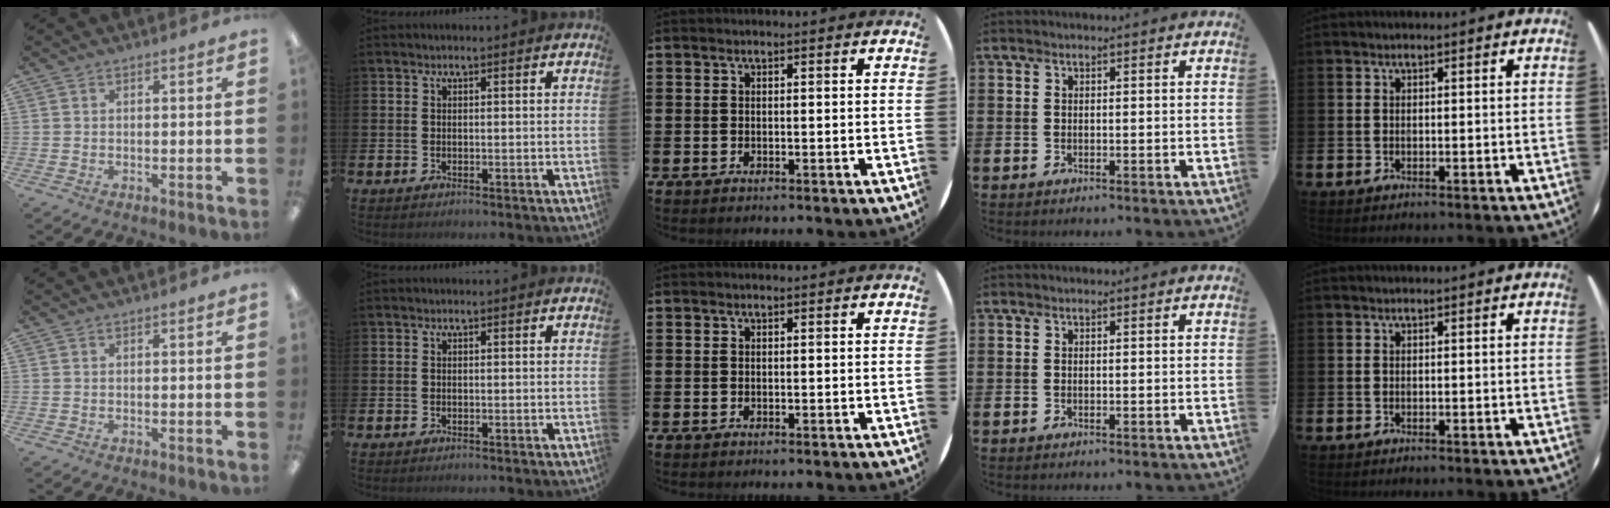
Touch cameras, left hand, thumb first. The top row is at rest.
{}